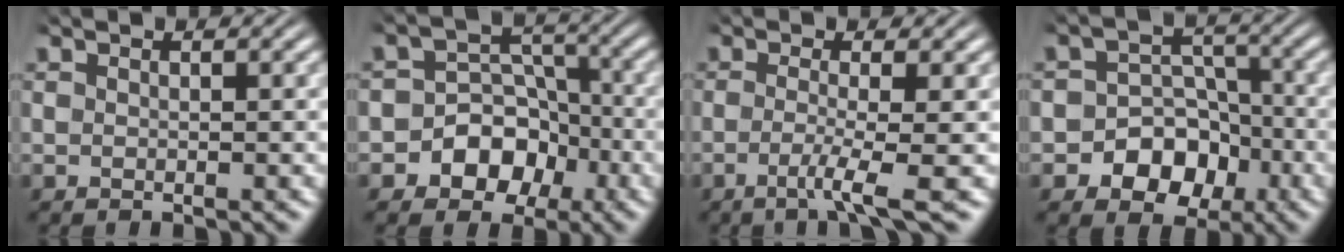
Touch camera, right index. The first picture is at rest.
{"total": 8.2, "force": [-2.5, 7.2, 3.1], "torque": [-0.070, -0.026, -0.037]}
{"total": 3.1, "force": [-1.3, -0.5, 2.7], "torque": [-0.059, -0.022, -0.018]}
{"total": 8.1, "force": [-2.9, 6.9, 3.2], "torque": [-0.058, -0.025, -0.044]}